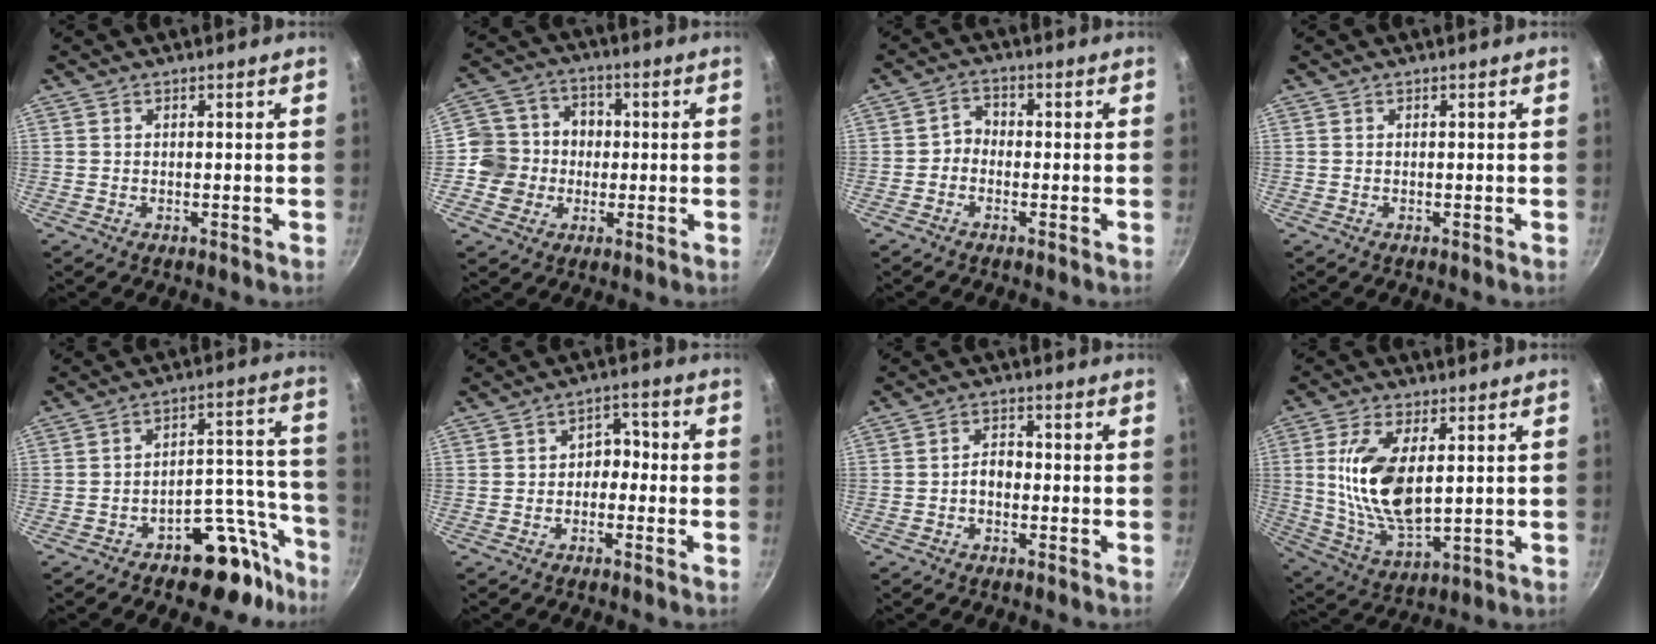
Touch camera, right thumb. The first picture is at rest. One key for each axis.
{"total": 10.7, "fx": -1.2, "fy": 10.1, "fz": 3.3, "tx": -0.026, "ty": 0.032, "tz": -0.025}
{"total": 3.2, "fx": -1.0, "fy": 2.6, "fz": 1.6, "tx": -0.009, "ty": 0.017, "tz": -0.029}
{"total": 0.0}
{"total": 12.8, "fx": -8.9, "fy": 6.0, "fz": 7.1, "tx": -0.043, "ty": 0.112, "tz": -0.130}
{"total": 4.6, "fx": -0.8, "fy": 3.4, "fz": 3.0, "tx": -0.019, "ty": 0.025, "tz": -0.025}
{"total": 3.3, "fx": -0.9, "fy": 2.3, "fz": 2.2, "tx": -0.024, "ty": 0.018, "tz": -0.022}
{"total": 15.1, "fx": 2.4, "fy": 7.2, "fz": 13.0, "tx": -0.253, "ty": -0.019, "tz": 0.059}